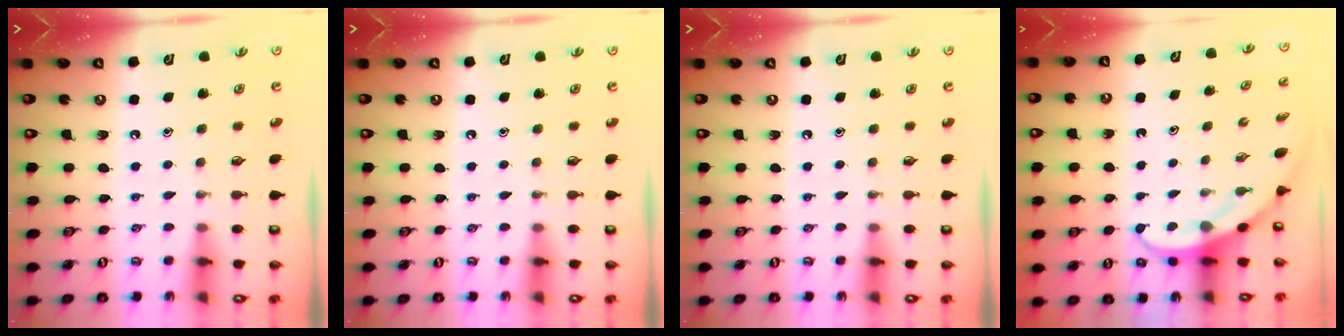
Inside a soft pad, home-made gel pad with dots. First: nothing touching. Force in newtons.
{"total": 0.0}
{"total": 0.0}
{"total": 3.8, "press": 3.8, "slide": 0.2}